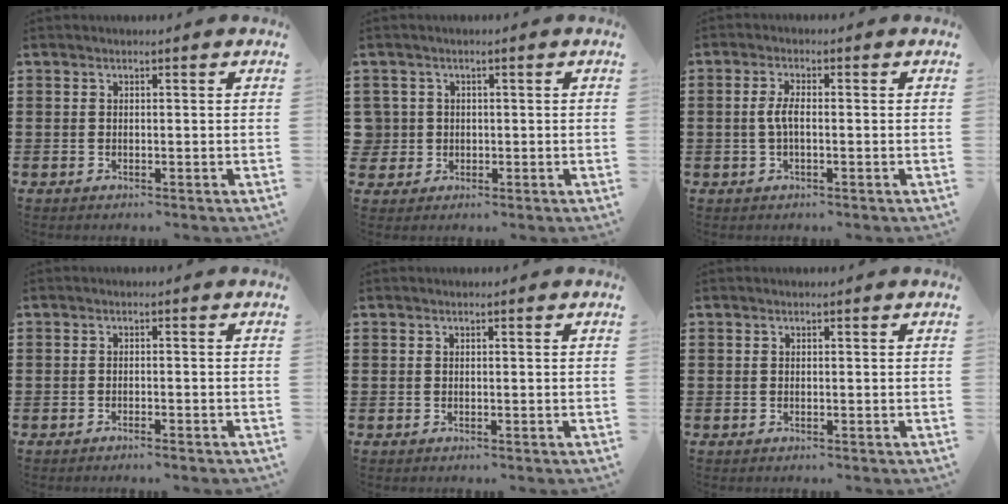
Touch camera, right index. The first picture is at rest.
{"total": 2.7, "force": [-0.2, 2.6, 0.3], "torque": [-0.027, 0.006, -0.010]}
{"total": 3.1, "force": [-0.3, 1.0, 2.9], "torque": [-0.069, -0.003, -0.012]}
{"total": 1.1, "force": [-1.0, 0.0, 0.3], "torque": [-0.008, 0.001, -0.021]}
{"total": 0.0}
{"total": 0.0}